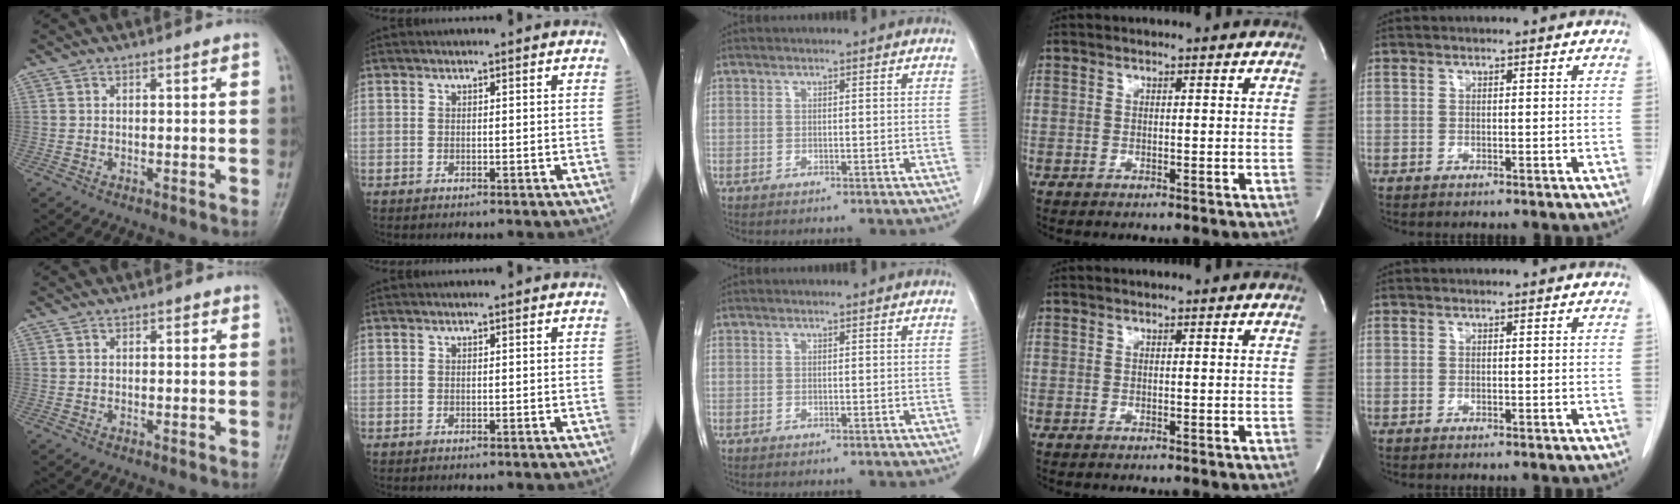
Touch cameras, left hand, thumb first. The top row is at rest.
{"thumb": {"total": 0.6, "force": [0.2, 0.5, 0.3], "torque": [0.003, 0.001, -0.001]}}